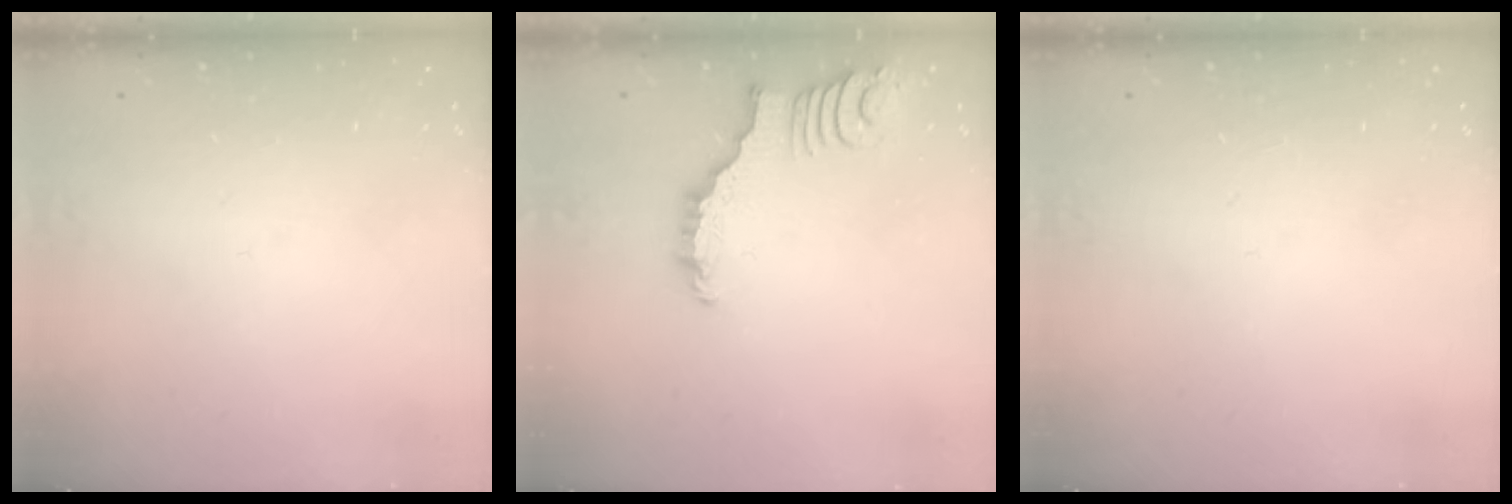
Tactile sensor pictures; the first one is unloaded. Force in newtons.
{"total": 2.9, "press": 2.8, "slide": 0.4}
{"total": 0.0}